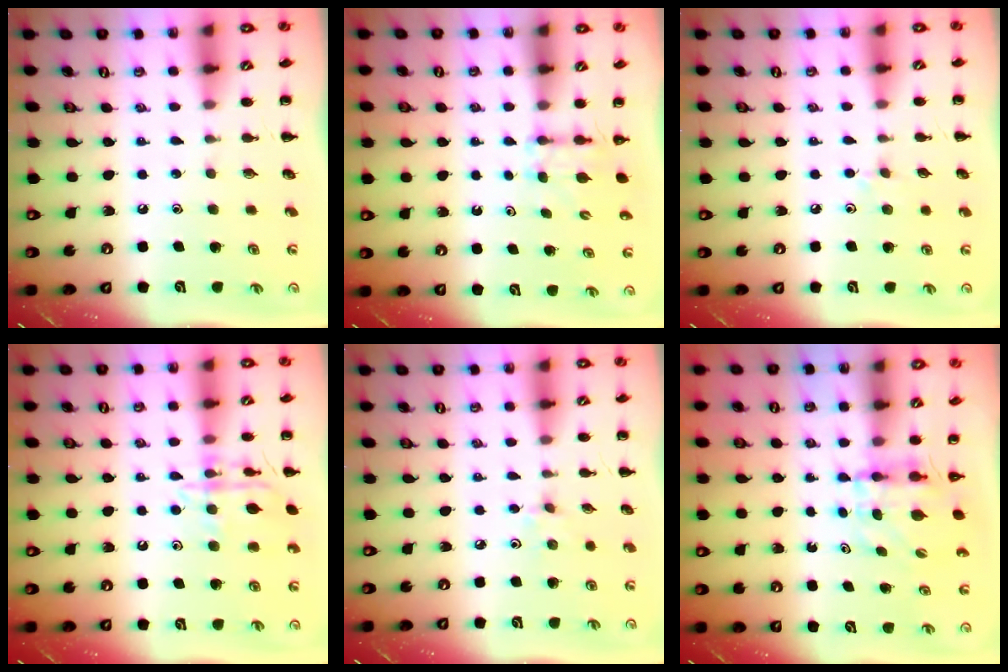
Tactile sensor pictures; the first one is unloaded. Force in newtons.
{"total": 2.7, "press": 2.5, "slide": 1.1}
{"total": 5.5, "press": 5.3, "slide": 1.6}
{"total": 13.3, "press": 13.2, "slide": 0.9}
{"total": 1.7, "press": 1.6, "slide": 0.6}
{"total": 4.0, "press": 4.0, "slide": 0.1}